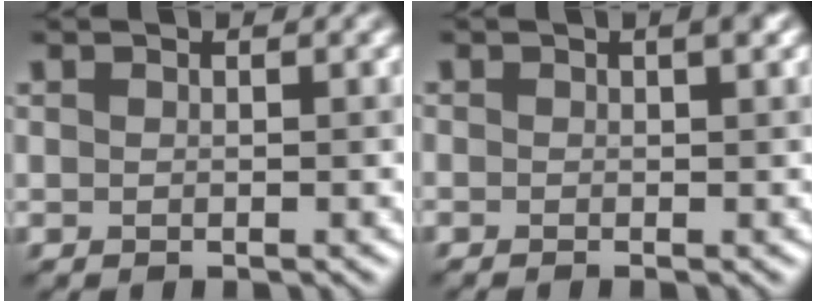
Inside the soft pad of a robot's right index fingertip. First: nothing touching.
{"total": 2.2, "force": [0.3, 1.0, 2.0], "torque": [-0.003, 0.007, -0.014]}